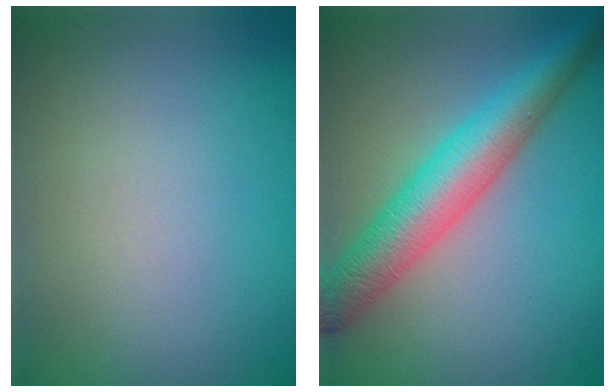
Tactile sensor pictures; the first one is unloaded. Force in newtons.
{"total": 6.1, "press": 6.1, "slide": 0.2}